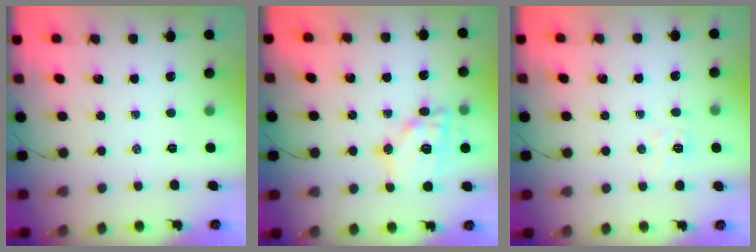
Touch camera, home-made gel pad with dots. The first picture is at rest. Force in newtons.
{"total": 14.0, "press": 13.9, "slide": 1.7}
{"total": 5.0, "press": 4.8, "slide": 1.2}